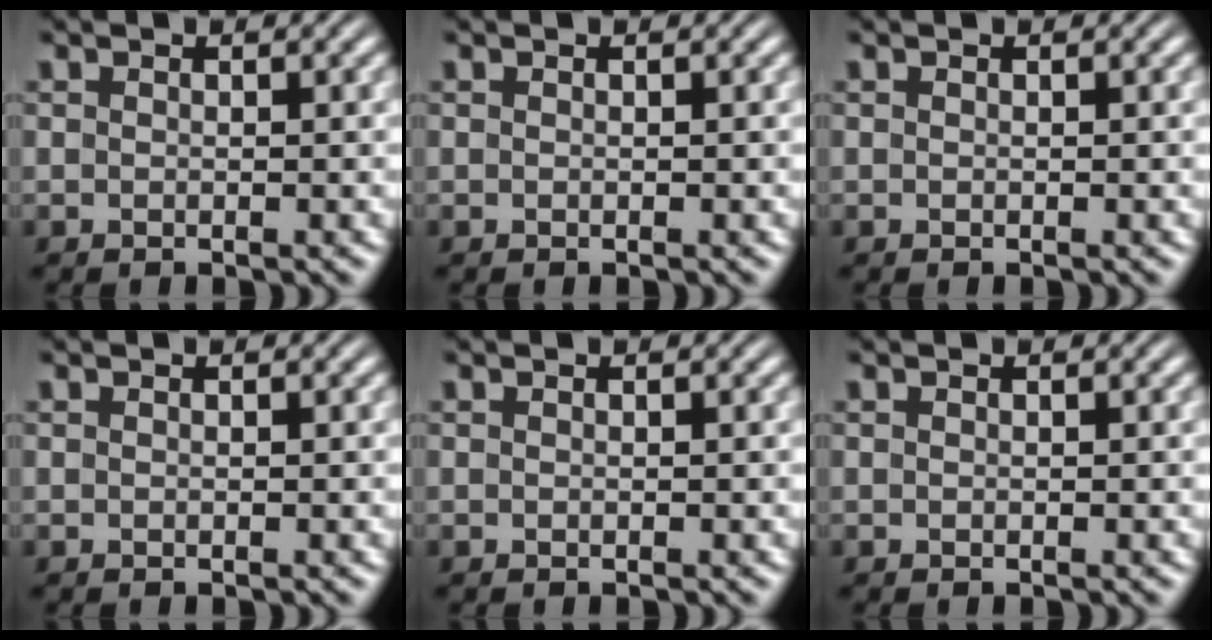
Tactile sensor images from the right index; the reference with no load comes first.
{"total": 0.0}
{"total": 0.0}
{"total": 0.0}
{"total": 0.0}
{"total": 0.0}